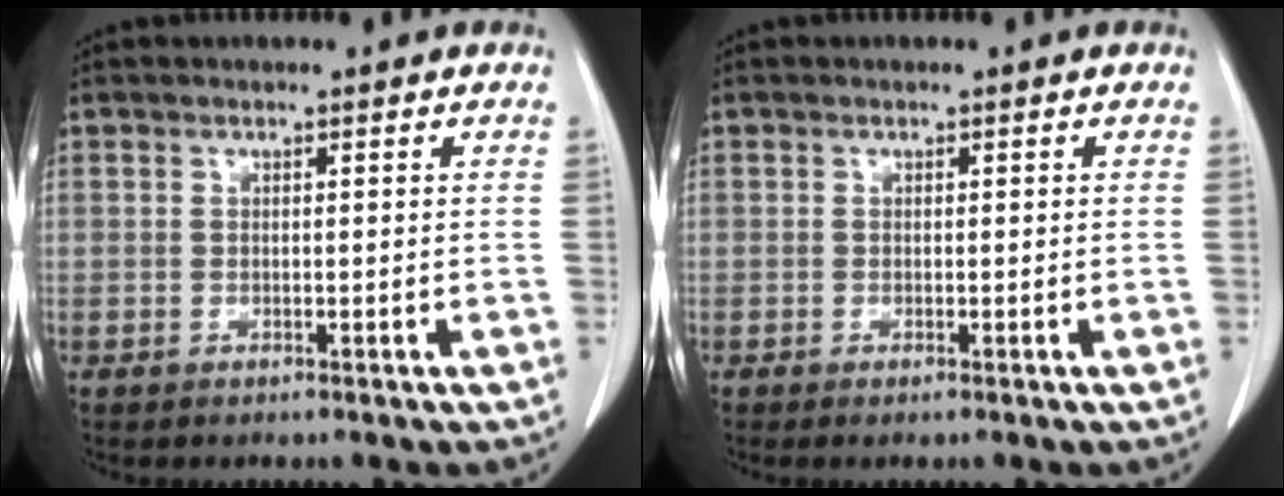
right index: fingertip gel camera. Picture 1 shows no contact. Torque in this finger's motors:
{"motor_torque": [0.17, -0.10, -0.04, 0.00]}